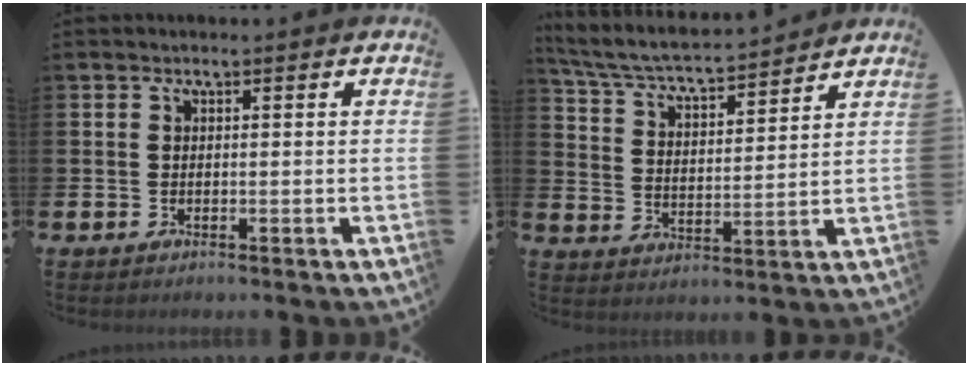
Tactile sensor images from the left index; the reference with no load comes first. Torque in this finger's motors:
{"motor_torque": [0.89, -1.25, 0.49, 0.16]}